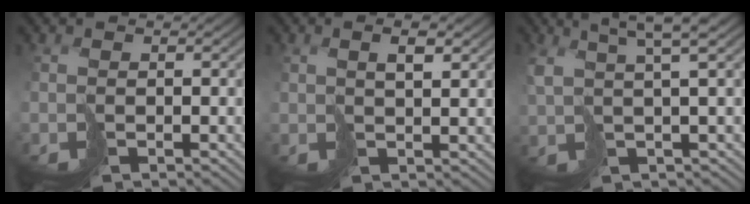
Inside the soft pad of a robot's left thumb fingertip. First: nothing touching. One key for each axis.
{"total": 2.6, "fx": 1.6, "fy": 0.5, "fz": 2.0, "tx": -0.035, "ty": 0.006, "tz": 0.032}
{"total": 5.6, "fx": 3.0, "fy": 1.0, "fz": 4.6, "tx": -0.078, "ty": 0.020, "tz": 0.052}